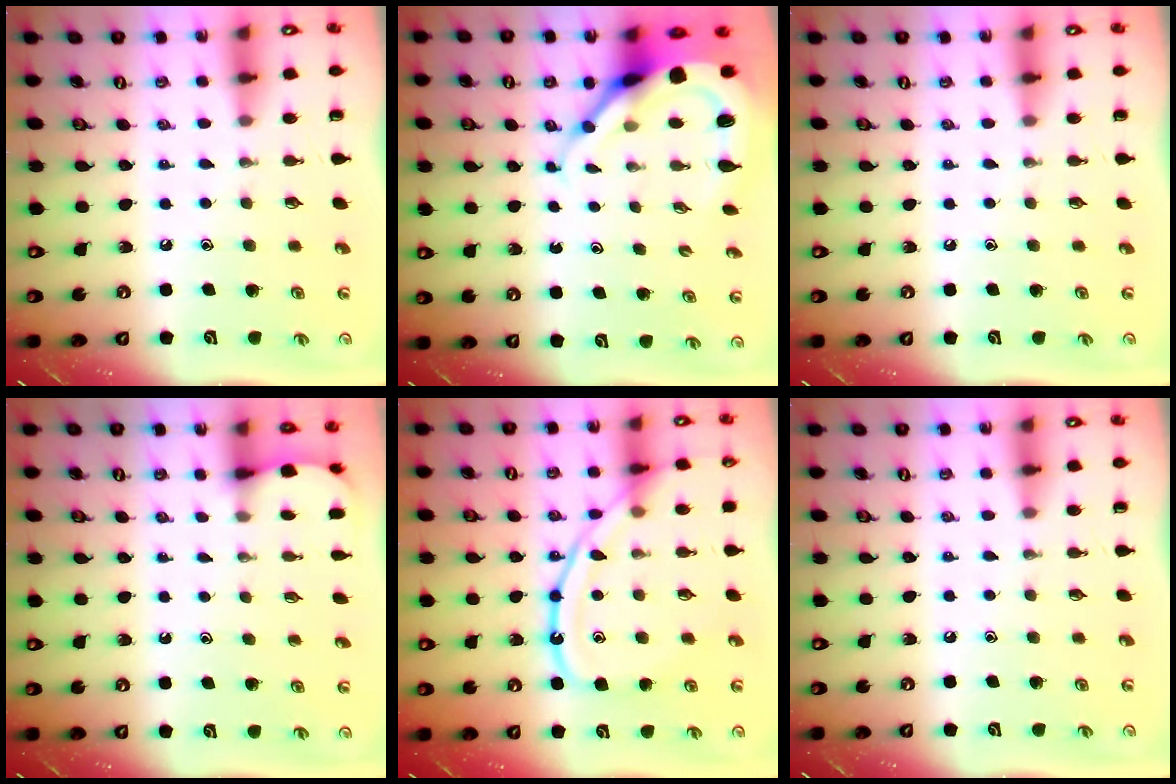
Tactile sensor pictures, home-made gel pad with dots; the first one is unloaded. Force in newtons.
{"total": 10.3, "press": 10.3, "slide": 1.3}
{"total": 0.0}
{"total": 1.8, "press": 1.7, "slide": 0.2}
{"total": 15.0, "press": 15.0, "slide": 1.3}
{"total": 0.0}